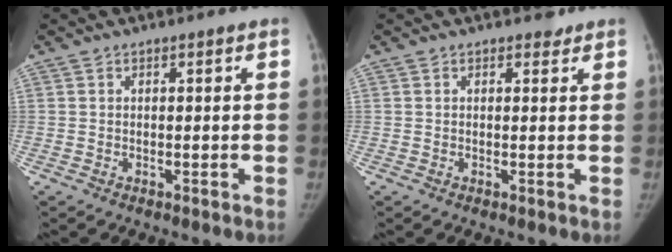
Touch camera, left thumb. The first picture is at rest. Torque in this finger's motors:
{"motor_torque": [0.70, 0.07, 0.36, -0.28, 0.03]}